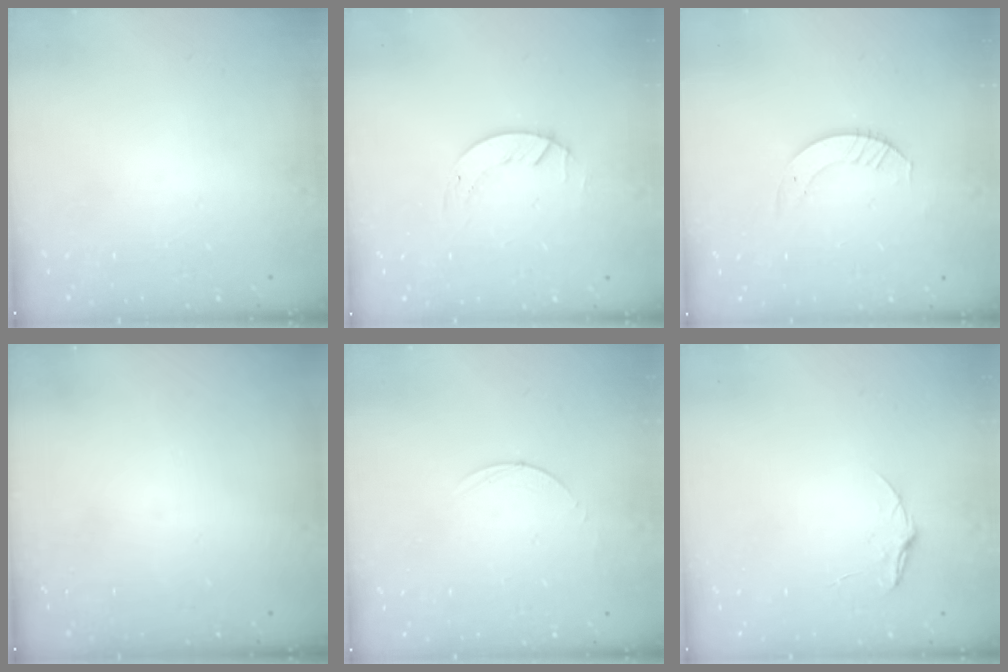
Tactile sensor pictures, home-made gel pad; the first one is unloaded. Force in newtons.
{"total": 2.0, "press": 2.0, "slide": 0.2}
{"total": 3.2, "press": 3.2, "slide": 0.3}
{"total": 0.0}
{"total": 3.0, "press": 3.0, "slide": 0.3}
{"total": 5.3, "press": 5.2, "slide": 0.6}